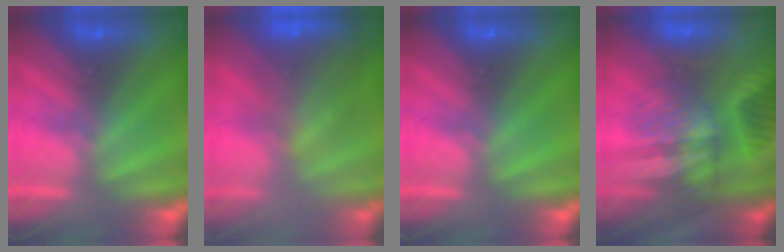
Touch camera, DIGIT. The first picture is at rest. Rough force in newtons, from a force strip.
{"total": 9.1}
{"total": 0.0}
{"total": 9.3}